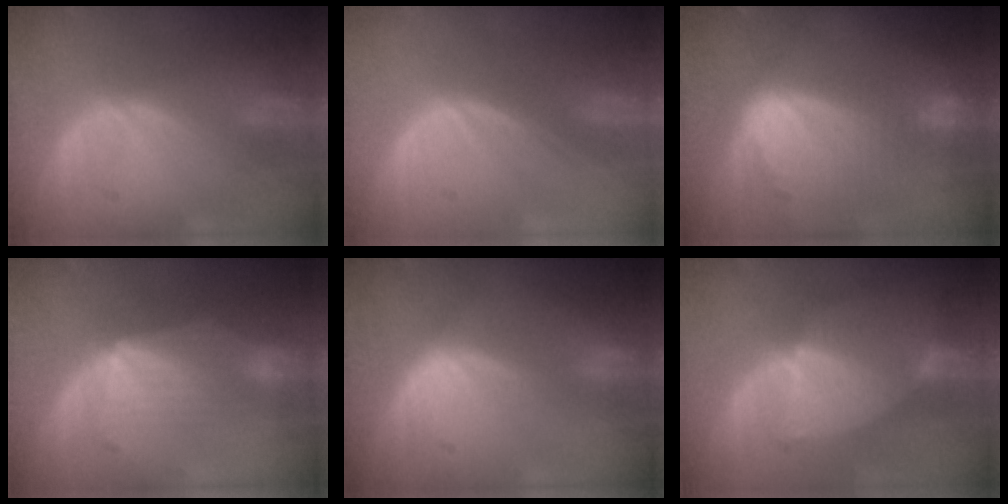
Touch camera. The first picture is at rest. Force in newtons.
{"total": 0.0}
{"total": 10.1, "press": 8.5, "slide": 5.4}
{"total": 7.0, "press": 6.6, "slide": 2.3}
{"total": 0.9, "press": 0.9, "slide": 0.1}
{"total": 6.3, "press": 6.3, "slide": 0.6}